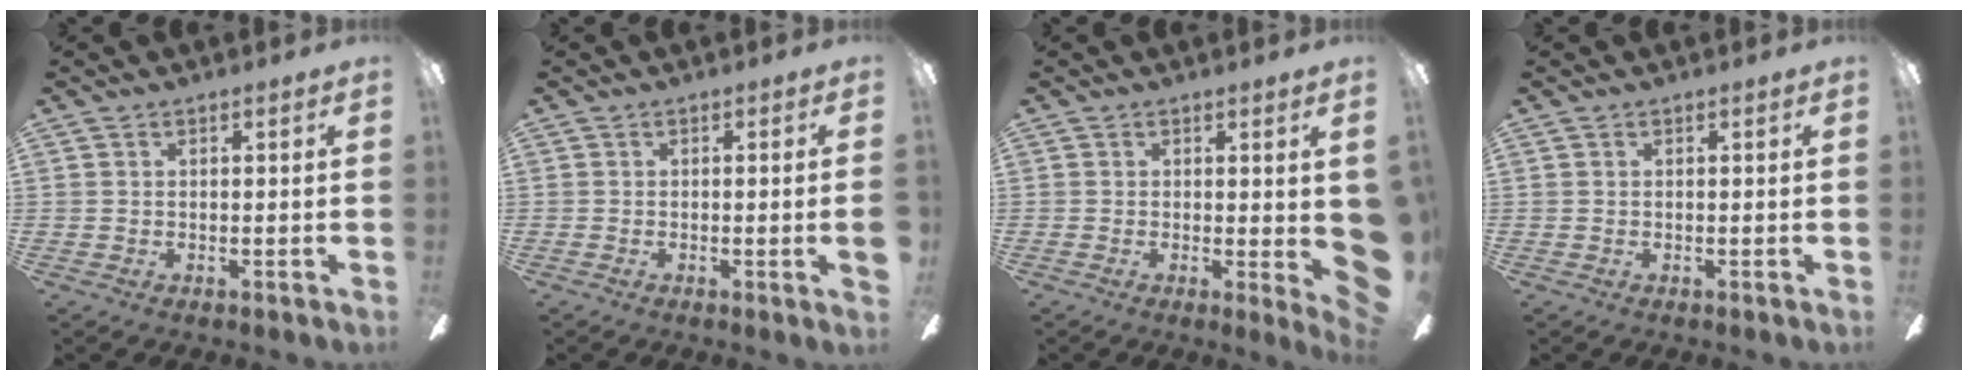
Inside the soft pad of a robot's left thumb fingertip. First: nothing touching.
{"total": 2.2, "force": [-0.2, -0.3, 2.2], "torque": [-0.037, -0.005, -0.005]}
{"total": 5.7, "force": [-0.1, 1.1, 5.6], "torque": [-0.064, -0.017, 0.007]}
{"total": 0.0}